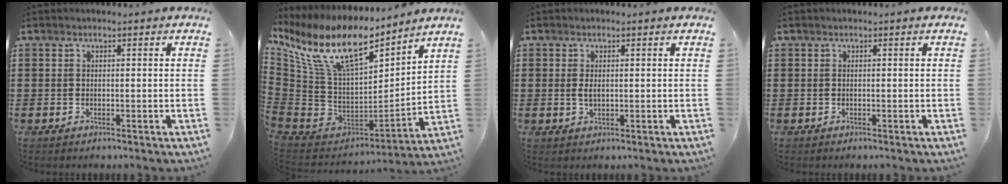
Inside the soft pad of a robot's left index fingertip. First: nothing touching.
{"total": 14.1, "force": [8.1, 5.4, 10.1], "torque": [-0.232, -0.044, 0.139]}
{"total": 1.8, "force": [0.2, 0.8, 1.6], "torque": [-0.040, 0.000, 0.000]}
{"total": 0.0}